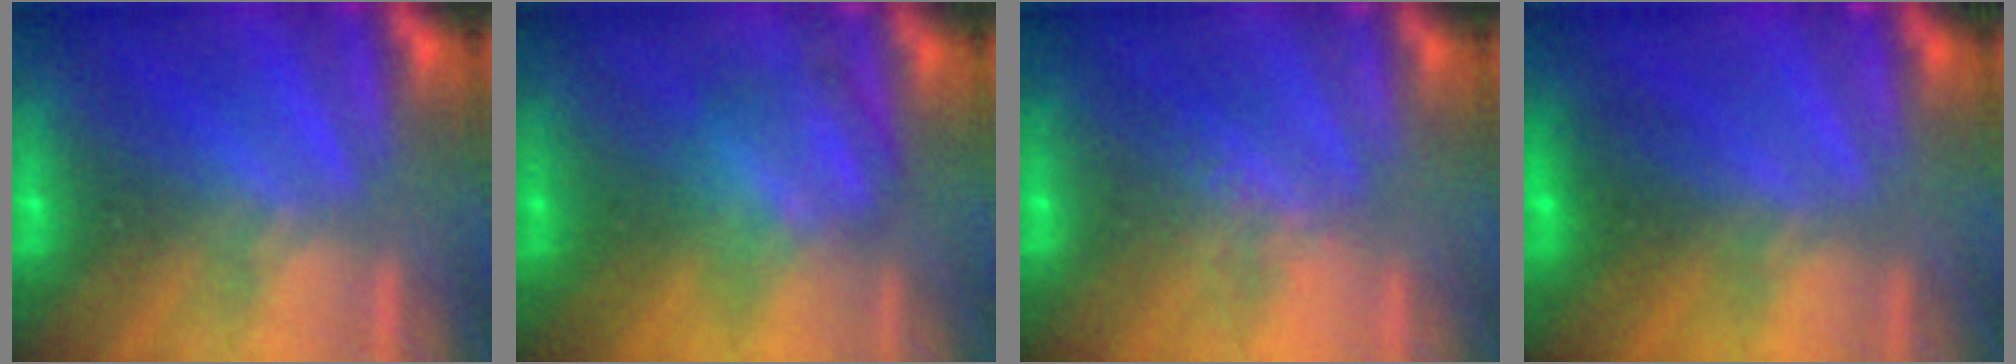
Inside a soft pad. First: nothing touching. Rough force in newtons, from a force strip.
{"total": 3.5}
{"total": 3.8}
{"total": 2.7}